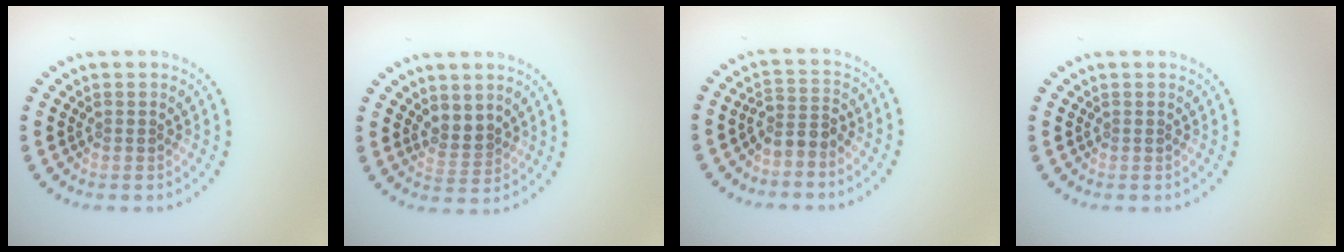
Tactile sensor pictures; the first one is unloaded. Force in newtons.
{"total": 1.8, "press": 1.6, "slide": 0.9}
{"total": 2.3, "press": 1.7, "slide": 1.6}
{"total": 0.0}